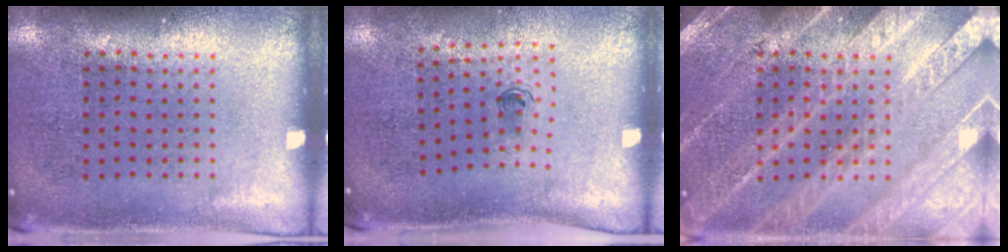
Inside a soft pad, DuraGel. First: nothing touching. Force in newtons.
{"total": 0.6, "press": 0.3, "slide": 0.5}
{"total": 4.8, "press": 4.8, "slide": 0.6}